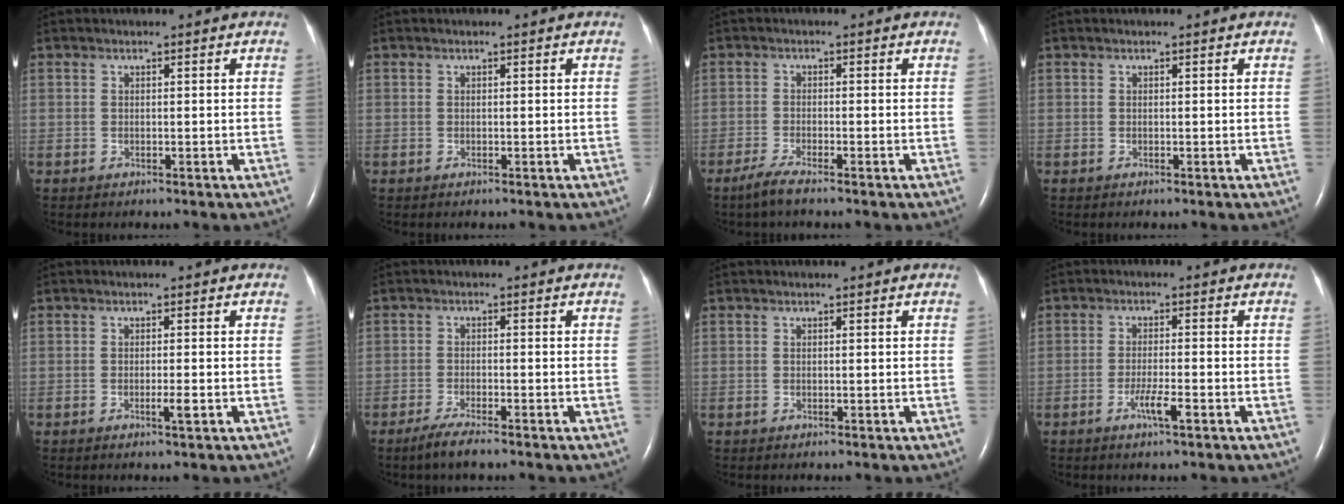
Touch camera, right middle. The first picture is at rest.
{"total": 0.0}
{"total": 2.8, "force": [-2.2, -0.1, 1.8], "torque": [-0.051, -0.008, -0.046]}
{"total": 0.0}
{"total": 1.5, "force": [-0.6, -0.1, 1.4], "torque": [-0.028, -0.004, -0.010]}
{"total": 3.7, "force": [-2.8, 0.2, 2.4], "torque": [-0.056, -0.009, -0.051]}
{"total": 0.0}
{"total": 3.3, "force": [-1.7, 0.0, 2.8], "torque": [-0.057, -0.003, -0.032]}